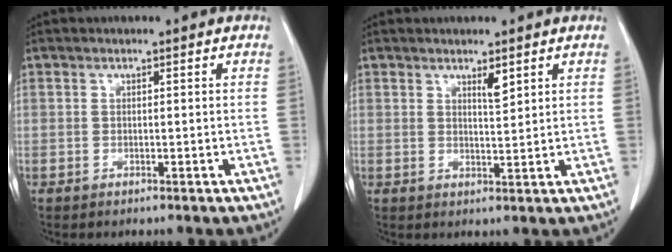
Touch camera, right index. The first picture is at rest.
{"total": 2.2, "force": [1.4, 0.3, 1.6], "torque": [-0.031, -0.006, 0.027]}